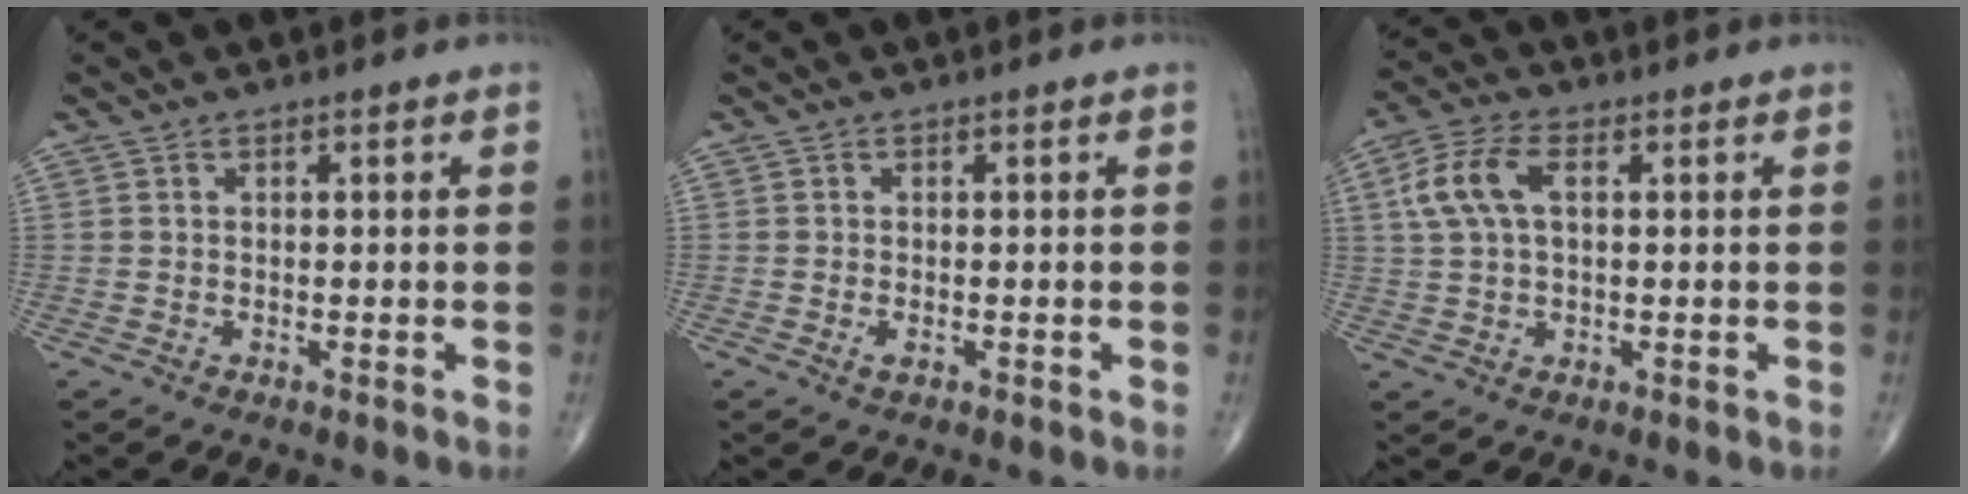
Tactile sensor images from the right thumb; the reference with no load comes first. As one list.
[{"total": 1.0, "force": [-0.3, 0.5, 0.8], "torque": [-0.017, -0.001, -0.005]}, {"total": 8.3, "force": [1.9, 4.5, 6.7], "torque": [-0.149, 0.019, 0.036]}]